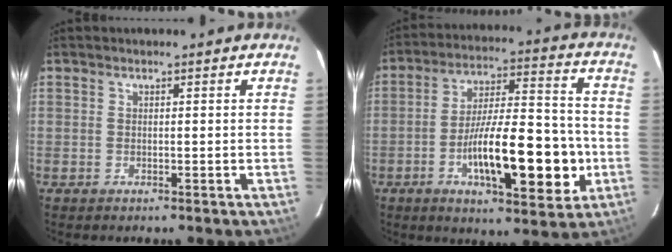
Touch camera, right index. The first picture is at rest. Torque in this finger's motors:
{"motor_torque": [1.61, -0.53, 1.05, 0.21]}